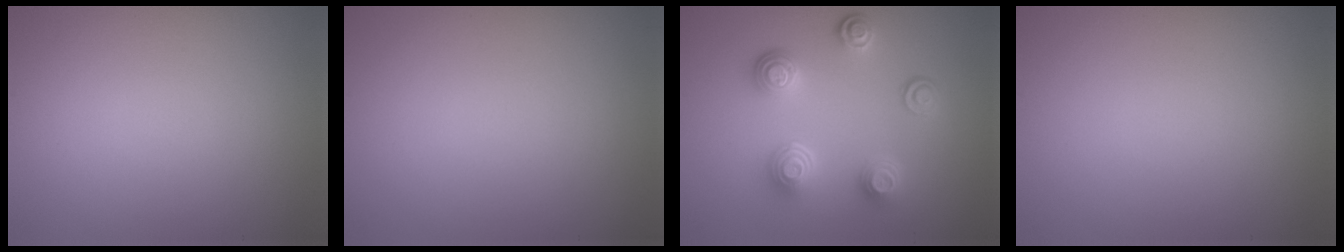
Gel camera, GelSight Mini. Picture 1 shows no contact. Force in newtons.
{"total": 0.0}
{"total": 4.4, "press": 3.4, "slide": 2.8}
{"total": 0.0}